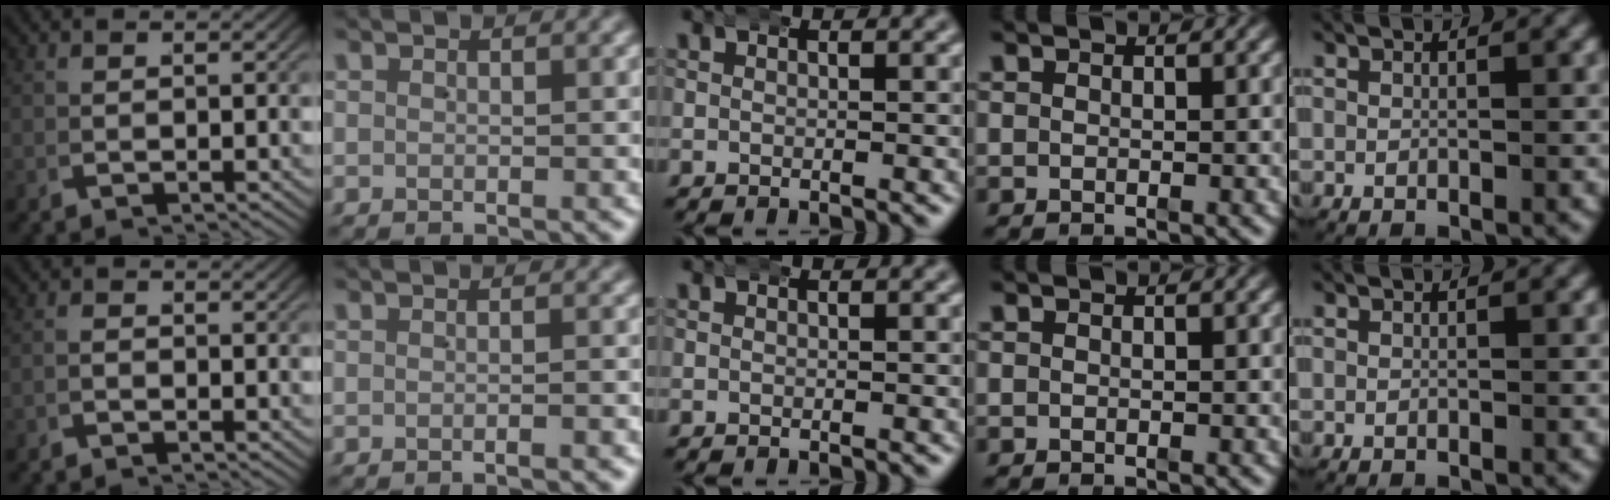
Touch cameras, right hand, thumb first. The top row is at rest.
{"thumb": {"total": 0.7, "force": [-0.7, 0.1, 0.0], "torque": [0.005, 0.000, -0.015]}, "index": {"total": 0.7, "force": [-0.6, -0.2, 0.3], "torque": [-0.002, 0.009, -0.016]}}